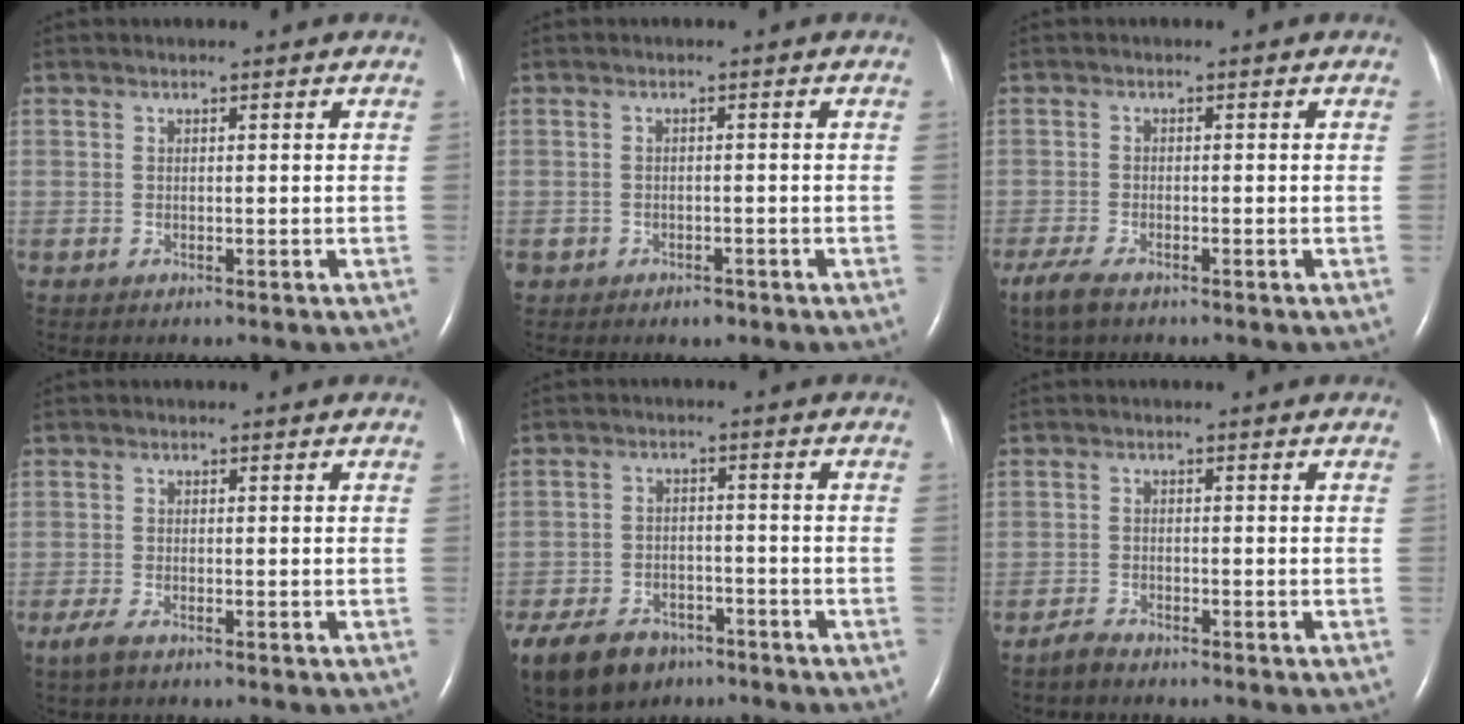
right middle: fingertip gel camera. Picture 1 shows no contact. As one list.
[{"total": 1.8, "force": [-1.2, 1.2, 0.6], "torque": [-0.010, 0.003, -0.012]}, {"total": 4.4, "force": [-3.2, 1.2, 2.8], "torque": [-0.064, -0.012, -0.053]}, {"total": 2.3, "force": [-1.5, 0.7, 1.6], "torque": [-0.044, -0.007, -0.030]}, {"total": 14.1, "force": [-9.5, 8.5, 6.1], "torque": [-0.157, -0.014, -0.147]}, {"total": 1.7, "force": [-1.7, 0.3, 0.5], "torque": [-0.014, -0.003, -0.032]}]